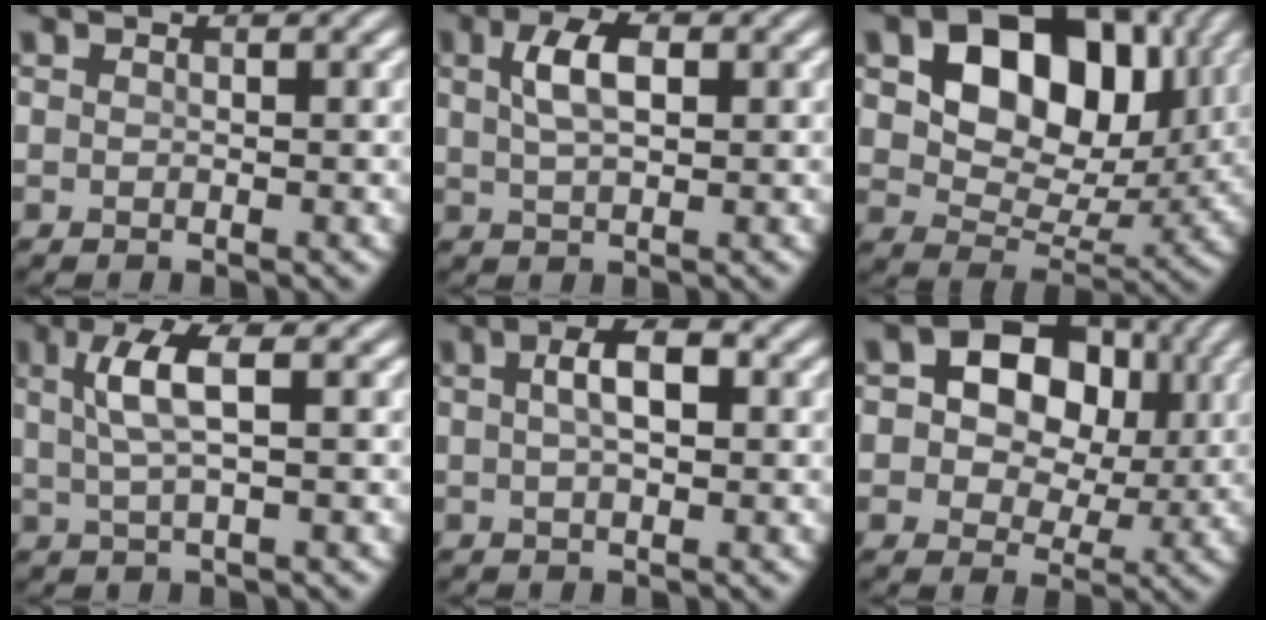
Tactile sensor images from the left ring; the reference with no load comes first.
{"total": 3.5, "force": [1.1, 1.6, 3.0], "torque": [-0.062, 0.007, 0.019]}
{"total": 11.6, "force": [3.5, 7.5, 8.0], "torque": [-0.128, 0.002, 0.051]}
{"total": 4.1, "force": [1.0, 1.0, 3.8], "torque": [-0.078, 0.004, 0.020]}
{"total": 3.5, "force": [0.7, 1.3, 3.1], "torque": [-0.057, 0.009, 0.008]}
{"total": 11.2, "force": [3.0, 8.7, 6.5], "torque": [-0.082, 0.046, 0.030]}